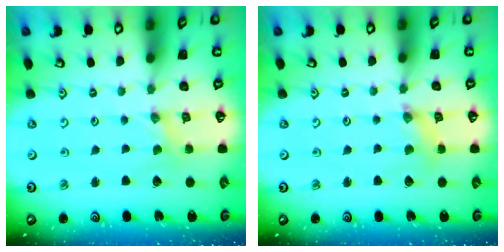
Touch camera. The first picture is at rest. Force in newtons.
{"total": 2.1, "press": 2.1, "slide": 0.3}